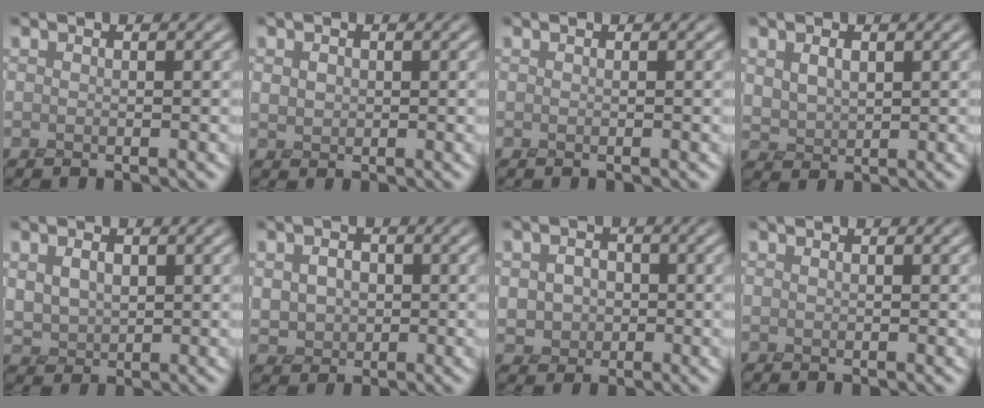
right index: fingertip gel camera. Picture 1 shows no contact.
{"total": 1.6, "force": [0.3, 1.3, 0.8], "torque": [-0.020, 0.000, 0.007]}
{"total": 0.0}
{"total": 2.8, "force": [0.5, 2.0, 1.9], "torque": [-0.047, -0.005, 0.018]}
{"total": 4.3, "force": [0.2, 3.2, 2.7], "torque": [-0.061, 0.000, 0.018]}
{"total": 5.9, "force": [0.1, 4.9, 3.3], "torque": [-0.066, 0.016, -0.013]}
{"total": 4.8, "force": [-0.5, 4.2, 2.3], "torque": [-0.034, 0.007, -0.026]}
{"total": 0.0}